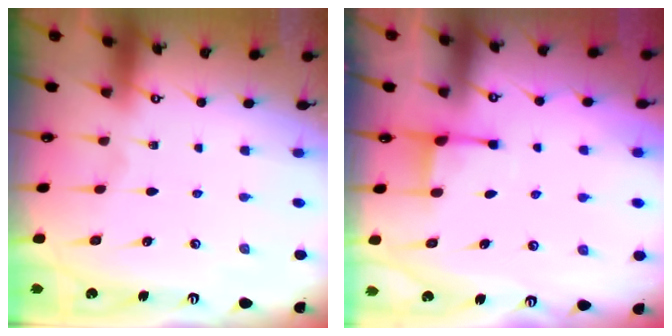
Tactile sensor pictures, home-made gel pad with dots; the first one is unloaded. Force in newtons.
{"total": 2.3, "press": 2.2, "slide": 0.6}